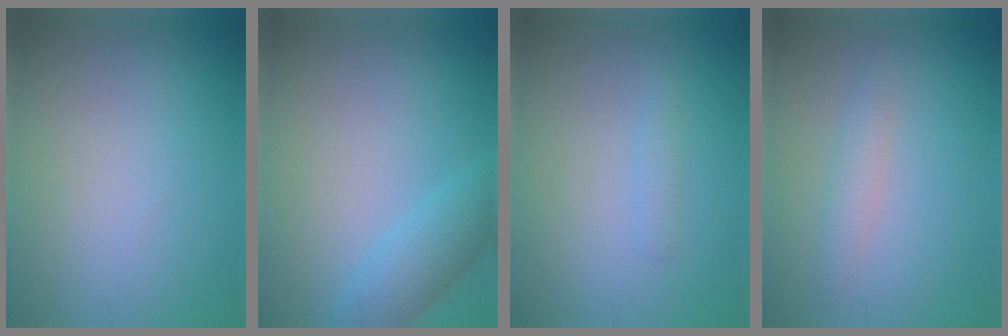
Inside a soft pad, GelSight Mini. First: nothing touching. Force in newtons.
{"total": 3.5, "press": 3.5, "slide": 0.2}
{"total": 0.9, "press": 0.9, "slide": 0.0}
{"total": 1.8, "press": 1.8, "slide": 0.1}